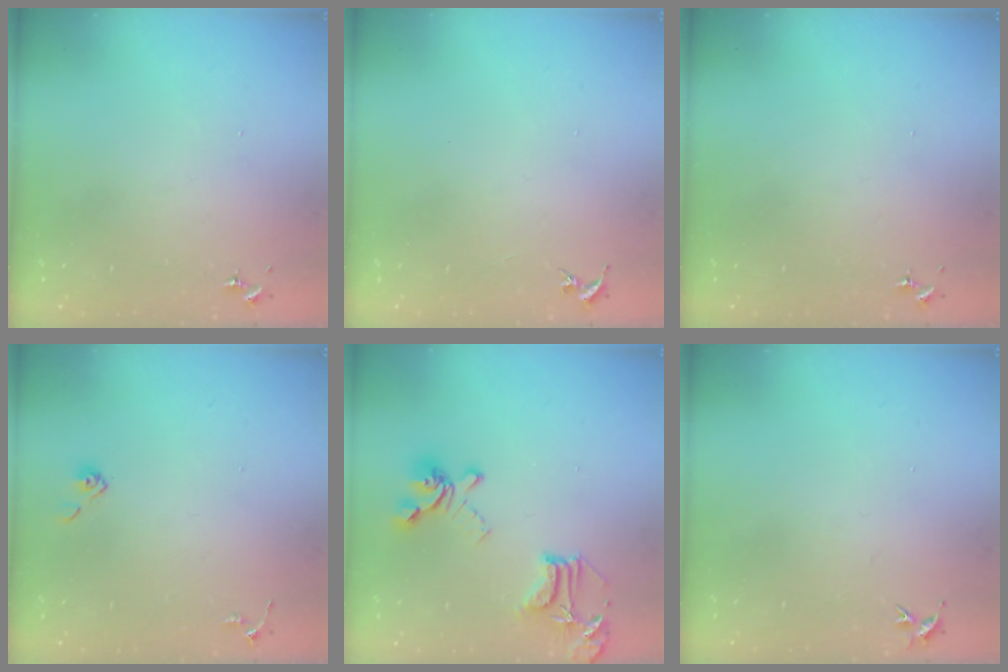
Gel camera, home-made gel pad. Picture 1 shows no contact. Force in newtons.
{"total": 0.0}
{"total": 0.0}
{"total": 4.0, "press": 4.0, "slide": 0.4}
{"total": 17.0, "press": 17.0, "slide": 1.4}
{"total": 3.6, "press": 3.5, "slide": 0.4}